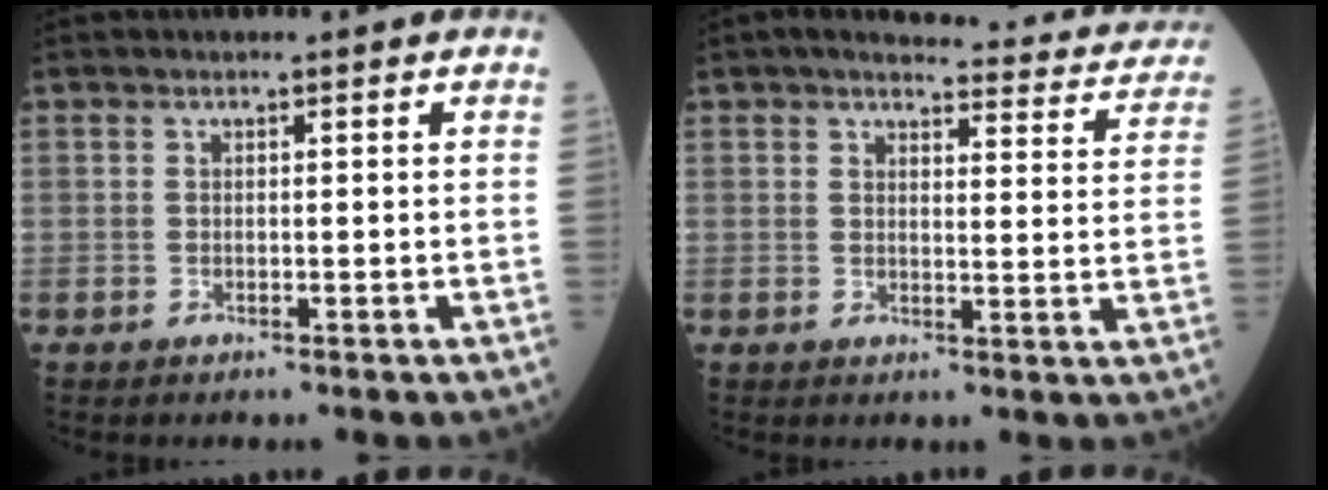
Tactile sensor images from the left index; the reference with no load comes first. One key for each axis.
{"total": 17.5, "fx": 16.5, "fy": 3.4, "fz": 4.9, "tx": -0.033, "ty": -0.030, "tz": 0.172}